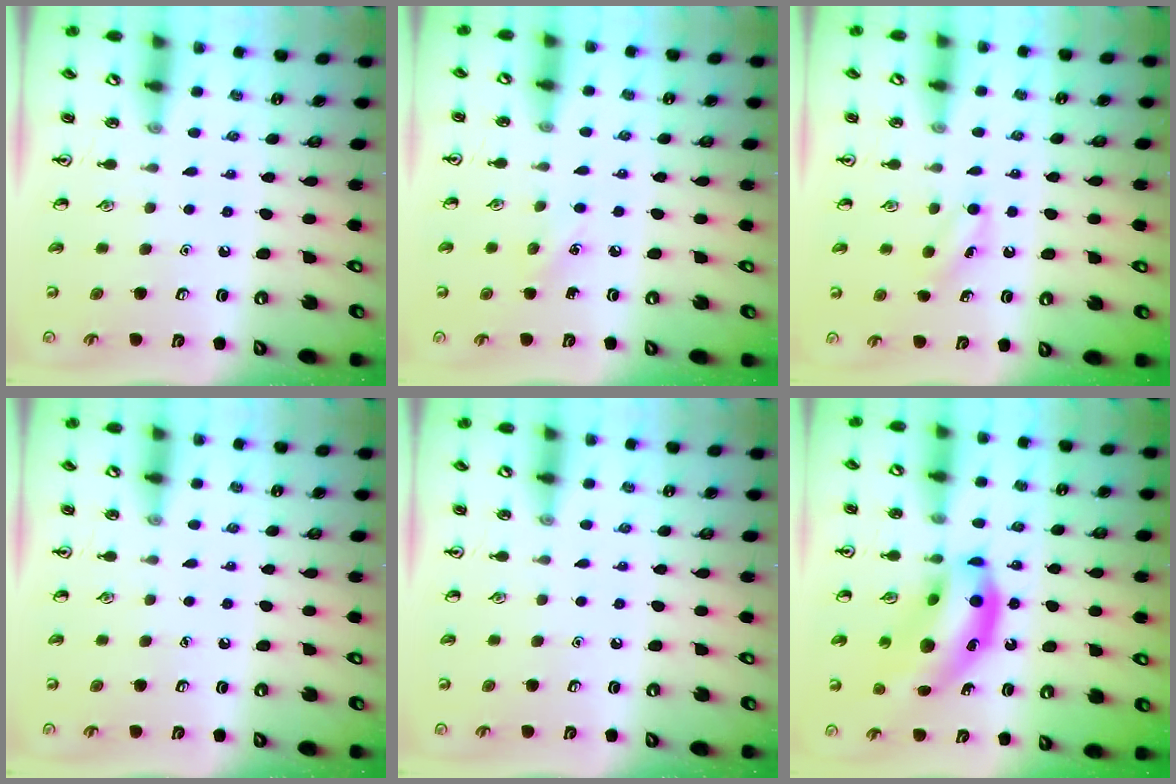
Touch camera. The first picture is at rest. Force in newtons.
{"total": 4.3, "press": 4.0, "slide": 1.5}
{"total": 5.0, "press": 4.7, "slide": 1.7}
{"total": 0.0}
{"total": 0.0}
{"total": 16.0, "press": 15.3, "slide": 4.6}